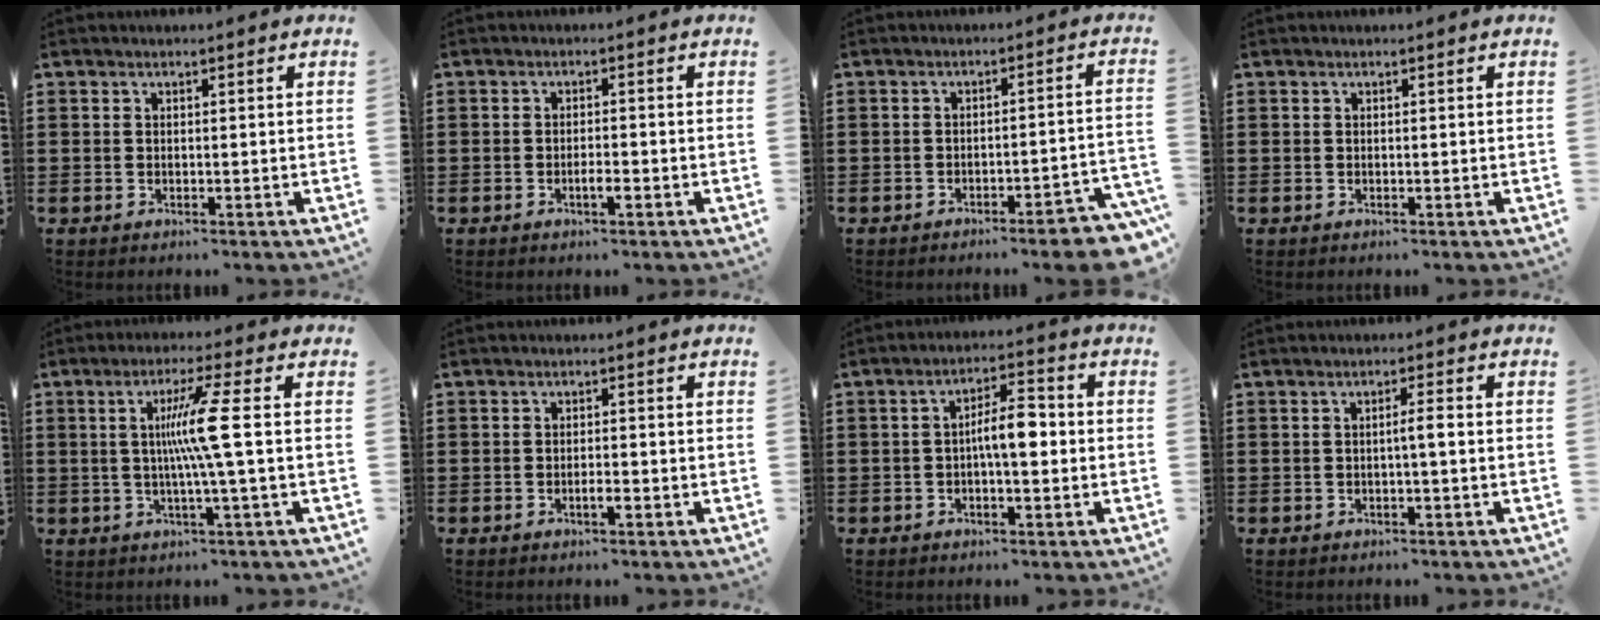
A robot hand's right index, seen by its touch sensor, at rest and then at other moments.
{"total": 1.8, "force": [-0.9, 0.5, 1.4], "torque": [-0.027, -0.001, -0.016]}
{"total": 5.1, "force": [-4.1, 0.5, 3.0], "torque": [-0.048, -0.008, -0.075]}
{"total": 0.0}
{"total": 7.8, "force": [0.5, -1.1, 7.7], "torque": [-0.152, -0.005, -0.007]}
{"total": 1.5, "force": [-0.8, 0.4, 1.2], "torque": [-0.023, -0.002, -0.014]}
{"total": 6.8, "force": [-0.5, 1.9, 6.5], "torque": [-0.125, 0.009, -0.015]}
{"total": 2.0, "force": [-0.3, -0.1, 1.9], "torque": [-0.036, 0.000, -0.007]}